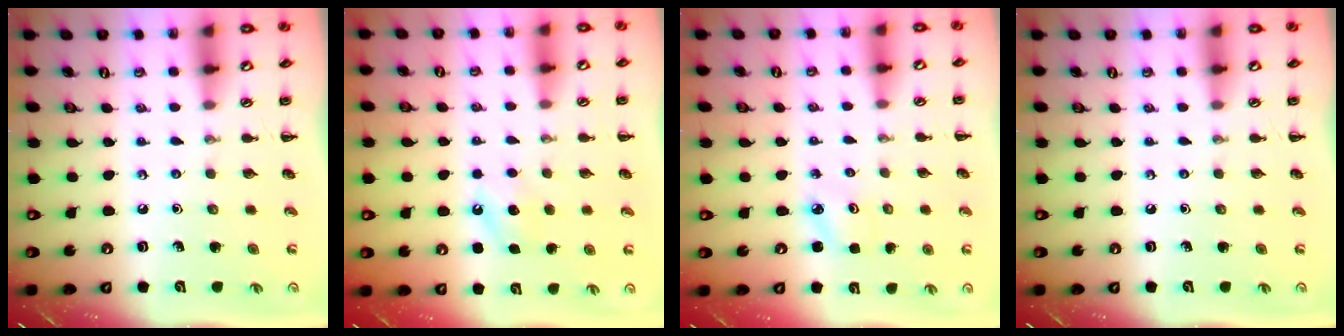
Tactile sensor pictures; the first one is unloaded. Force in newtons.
{"total": 6.9, "press": 6.7, "slide": 1.6}
{"total": 2.5, "press": 2.4, "slide": 0.6}
{"total": 0.0}